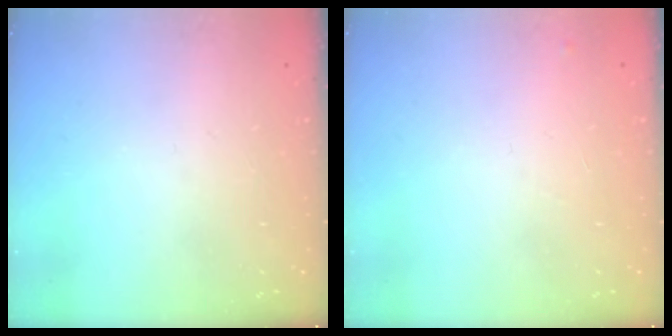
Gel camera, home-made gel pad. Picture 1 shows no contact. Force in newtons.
{"total": 4.5, "press": 4.4, "slide": 0.6}